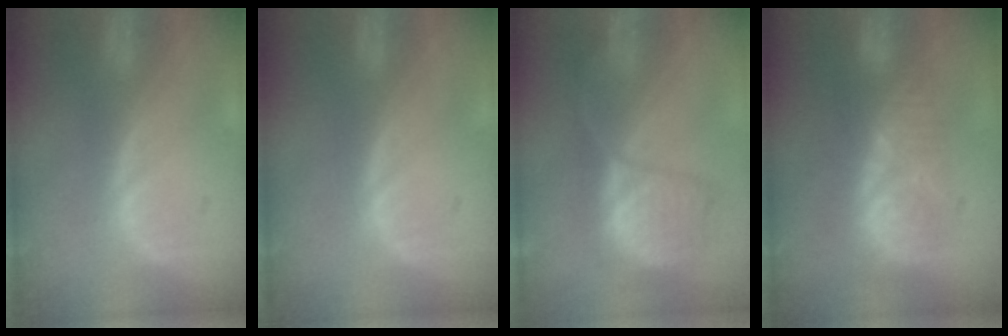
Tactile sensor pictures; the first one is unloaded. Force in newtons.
{"total": 0.0}
{"total": 7.9, "press": 7.8, "slide": 1.3}
{"total": 9.0, "press": 7.6, "slide": 4.9}